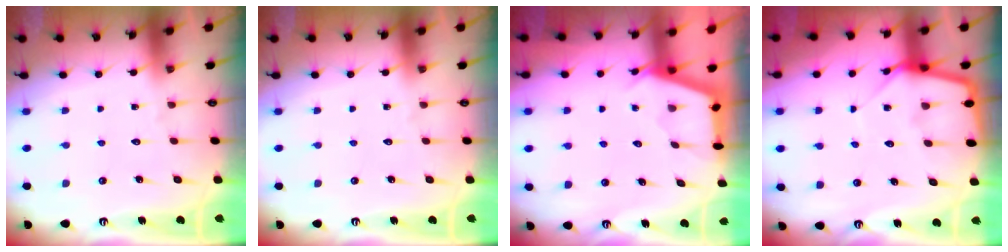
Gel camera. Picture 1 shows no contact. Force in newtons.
{"total": 0.0}
{"total": 2.8, "press": 2.8, "slide": 0.4}
{"total": 5.6, "press": 5.6, "slide": 0.4}